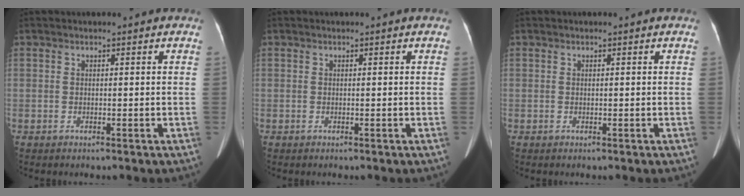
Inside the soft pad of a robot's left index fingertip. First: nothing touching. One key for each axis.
{"total": 0.0}
{"total": 0.0}